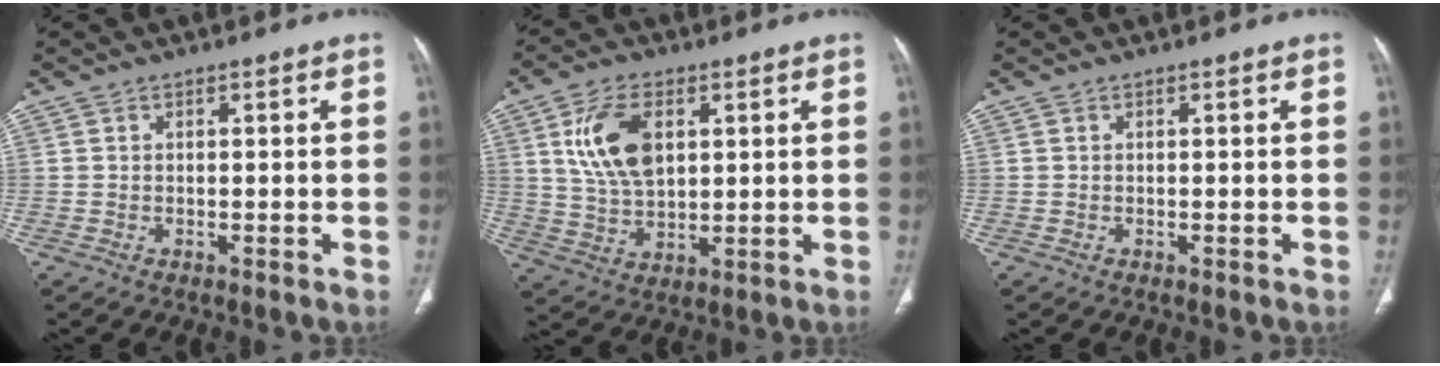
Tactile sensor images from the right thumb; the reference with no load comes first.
{"total": 11.8, "force": [3.5, 6.9, 8.9], "torque": [-0.157, -0.010, 0.071]}
{"total": 0.0}